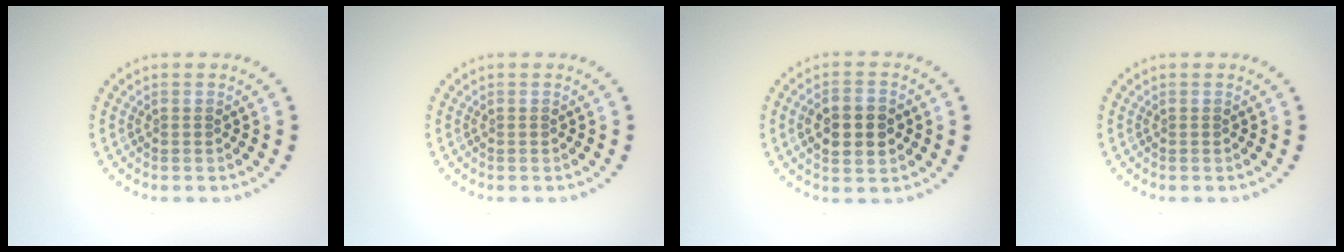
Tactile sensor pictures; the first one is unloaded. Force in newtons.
{"total": 0.0}
{"total": 4.6, "press": 4.6, "slide": 0.2}
{"total": 0.0}